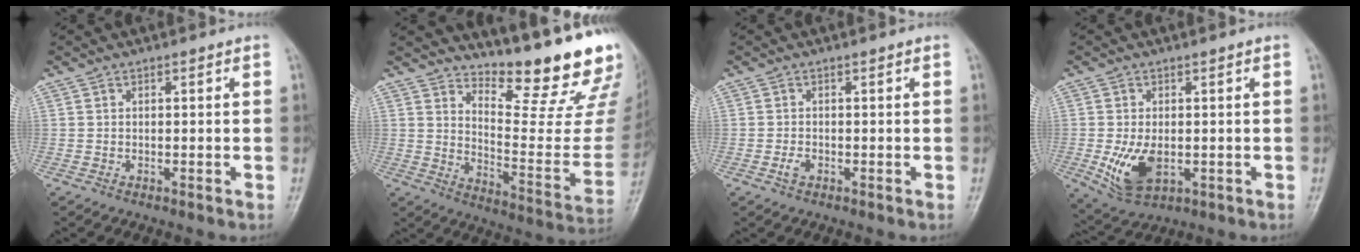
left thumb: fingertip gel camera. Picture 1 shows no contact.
{"total": 19.6, "force": [16.6, 3.8, 9.8], "torque": [-0.105, -0.160, 0.232]}
{"total": 1.3, "force": [-0.5, 0.8, 0.9], "torque": [-0.019, 0.003, -0.009]}
{"total": 8.0, "force": [-1.2, 4.7, 6.3], "torque": [-0.117, -0.014, -0.008]}